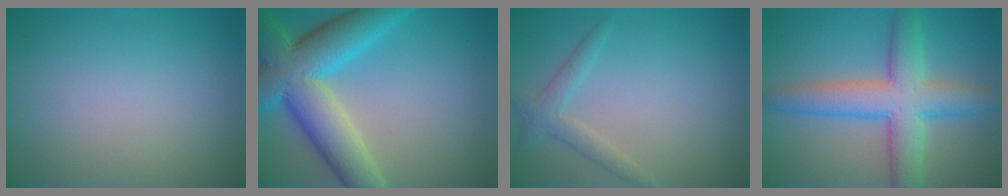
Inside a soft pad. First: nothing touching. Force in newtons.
{"total": 10.6, "press": 10.6, "slide": 0.5}
{"total": 2.0, "press": 2.0, "slide": 0.1}
{"total": 7.4, "press": 7.4, "slide": 0.1}